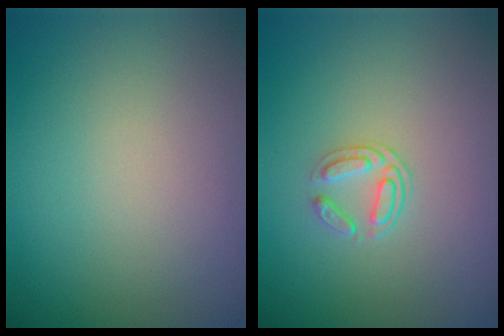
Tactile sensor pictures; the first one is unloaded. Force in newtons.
{"total": 1.7, "press": 1.3, "slide": 1.1}